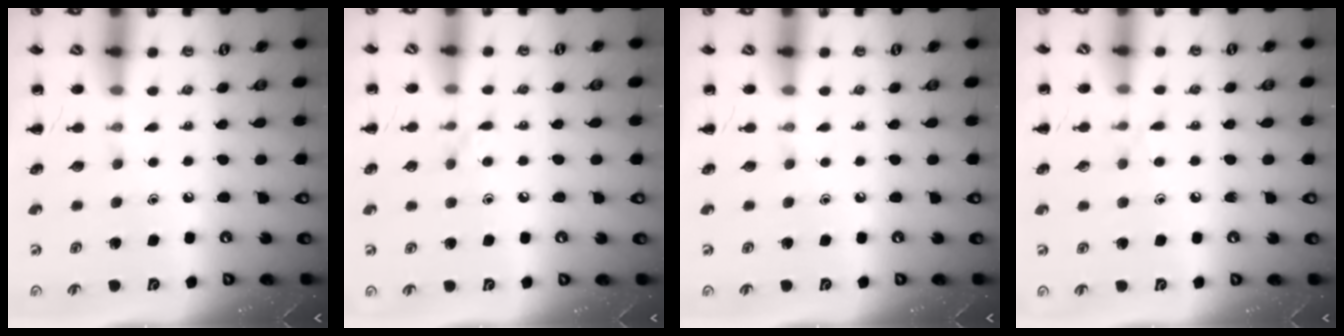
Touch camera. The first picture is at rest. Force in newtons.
{"total": 5.8, "press": 5.5, "slide": 2.0}
{"total": 0.0}
{"total": 4.0, "press": 3.6, "slide": 1.7}